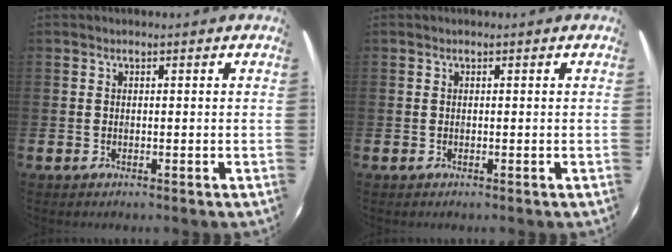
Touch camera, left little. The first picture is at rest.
{"total": 0.0}